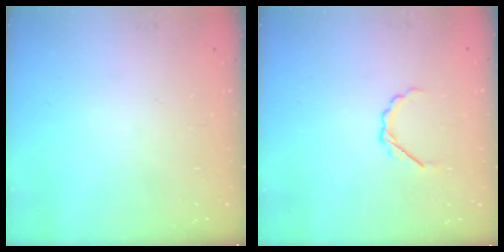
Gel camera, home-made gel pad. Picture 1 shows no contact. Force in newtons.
{"total": 2.9, "press": 2.7, "slide": 0.9}